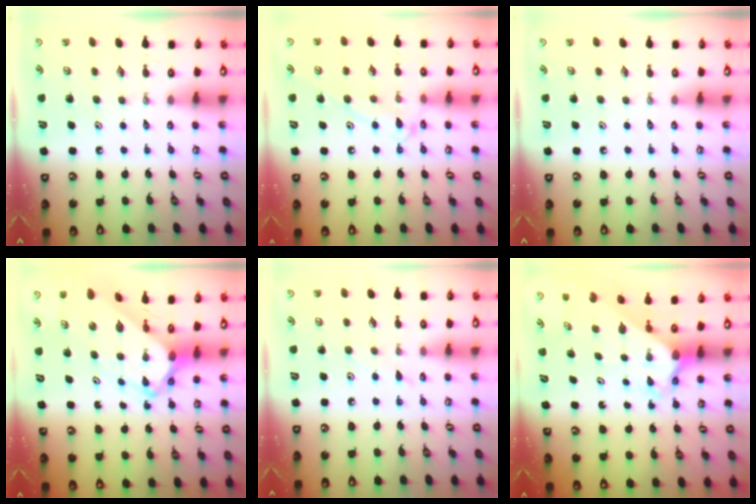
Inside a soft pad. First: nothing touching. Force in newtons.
{"total": 11.3, "press": 11.3, "slide": 0.7}
{"total": 0.0}
{"total": 5.9, "press": 5.9, "slide": 0.5}
{"total": 2.7, "press": 2.7, "slide": 0.5}
{"total": 2.5, "press": 2.5, "slide": 0.2}